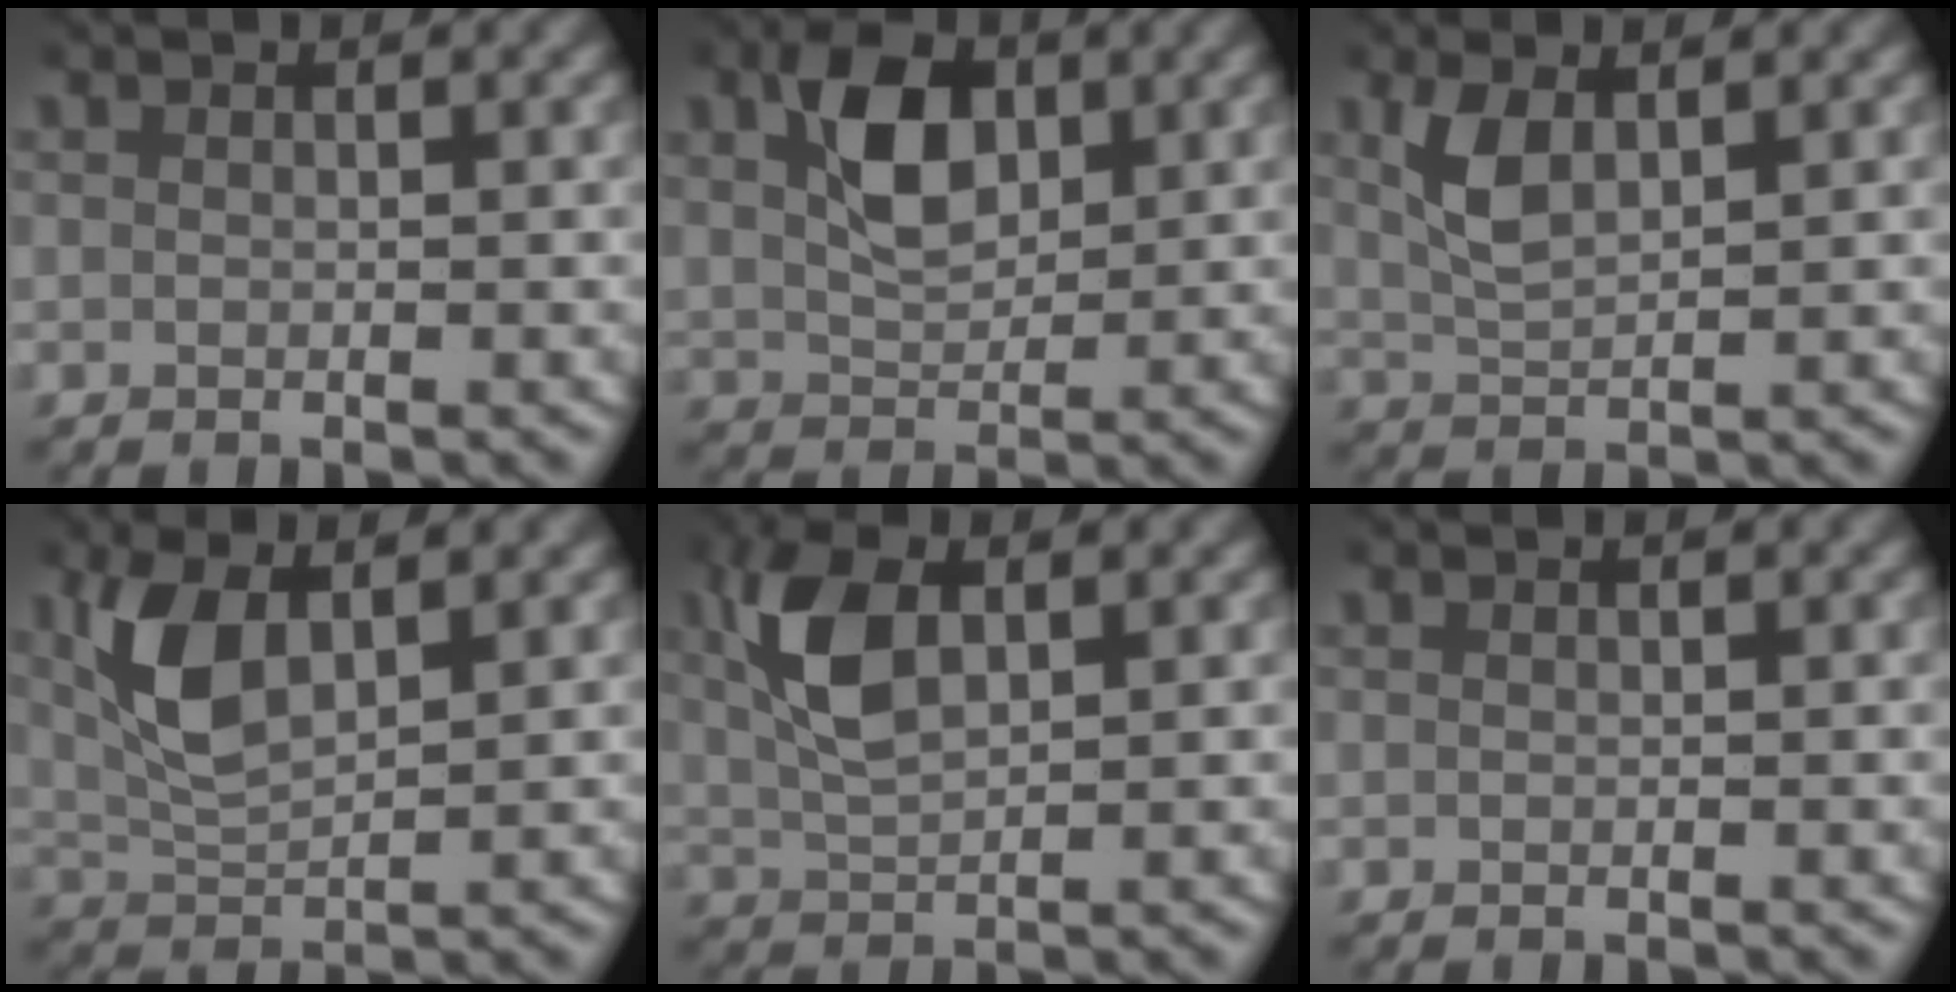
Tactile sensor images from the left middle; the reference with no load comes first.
{"total": 5.2, "force": [1.7, 3.3, 3.6], "torque": [-0.067, -0.002, 0.031]}
{"total": 2.8, "force": [1.2, 1.2, 2.2], "torque": [-0.055, -0.001, 0.026]}
{"total": 4.7, "force": [1.9, 2.2, 3.8], "torque": [-0.099, -0.002, 0.036]}
{"total": 5.1, "force": [1.5, 2.4, 4.2], "torque": [-0.102, 0.003, 0.028]}
{"total": 0.0}